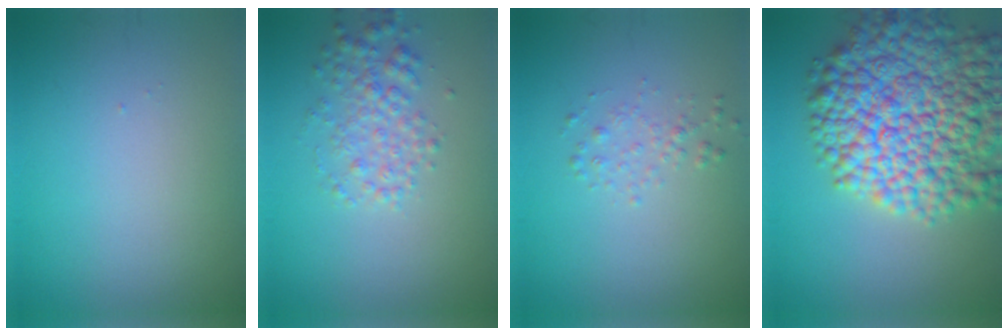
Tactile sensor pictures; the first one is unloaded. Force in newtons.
{"total": 2.9, "press": 2.9, "slide": 0.1}
{"total": 1.3, "press": 1.3, "slide": 0.0}
{"total": 14.6, "press": 14.6, "slide": 0.8}